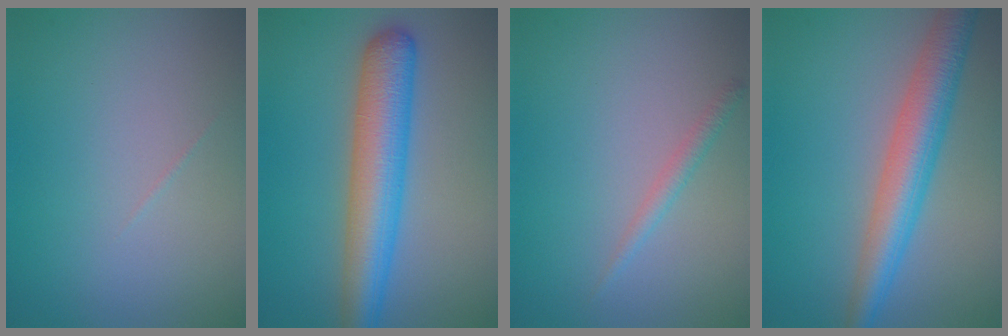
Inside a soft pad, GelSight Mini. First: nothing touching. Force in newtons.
{"total": 6.8, "press": 6.8, "slide": 0.2}
{"total": 1.2, "press": 1.2, "slide": 0.0}
{"total": 5.7, "press": 5.7, "slide": 0.1}